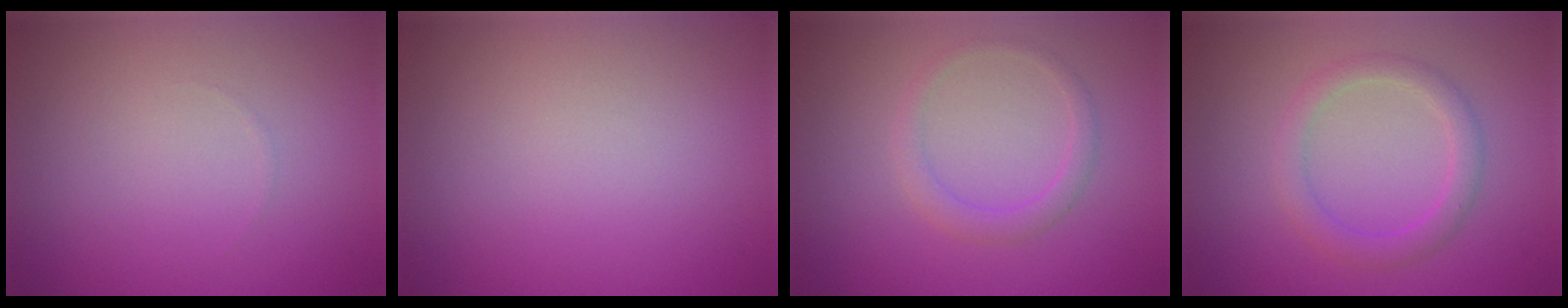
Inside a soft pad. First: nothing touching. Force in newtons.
{"total": 0.0}
{"total": 1.7, "press": 1.7, "slide": 0.1}
{"total": 2.4, "press": 2.4, "slide": 0.1}